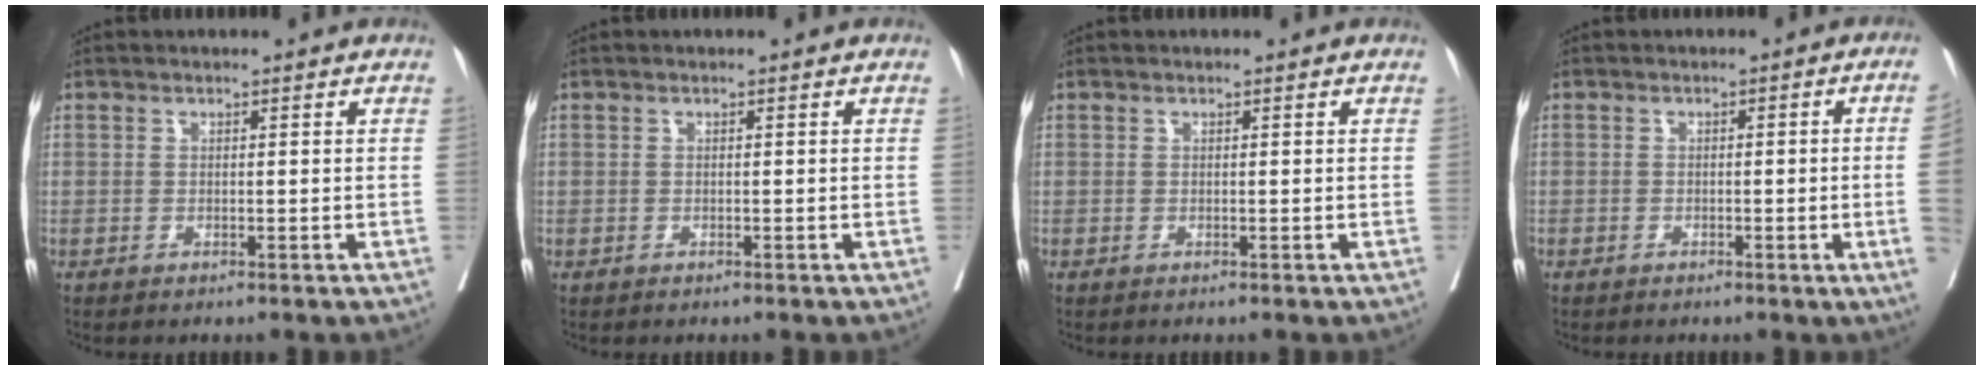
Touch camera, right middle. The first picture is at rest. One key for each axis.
{"total": 0.0}
{"total": 0.0}
{"total": 4.4, "fx": -1.0, "fy": -0.7, "fz": 4.2, "tx": -0.048, "ty": 0.001, "tz": -0.013}